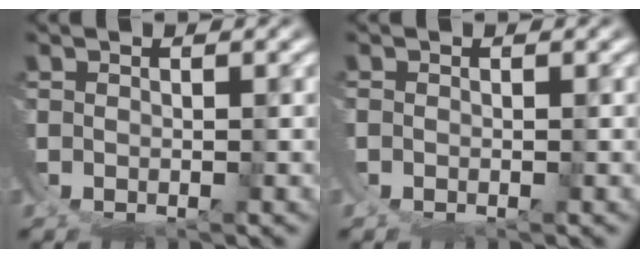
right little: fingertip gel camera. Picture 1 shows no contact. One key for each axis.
{"total": 0.8, "fx": -0.2, "fy": 0.6, "fz": 0.5, "tx": -0.009, "ty": 0.004, "tz": -0.008}